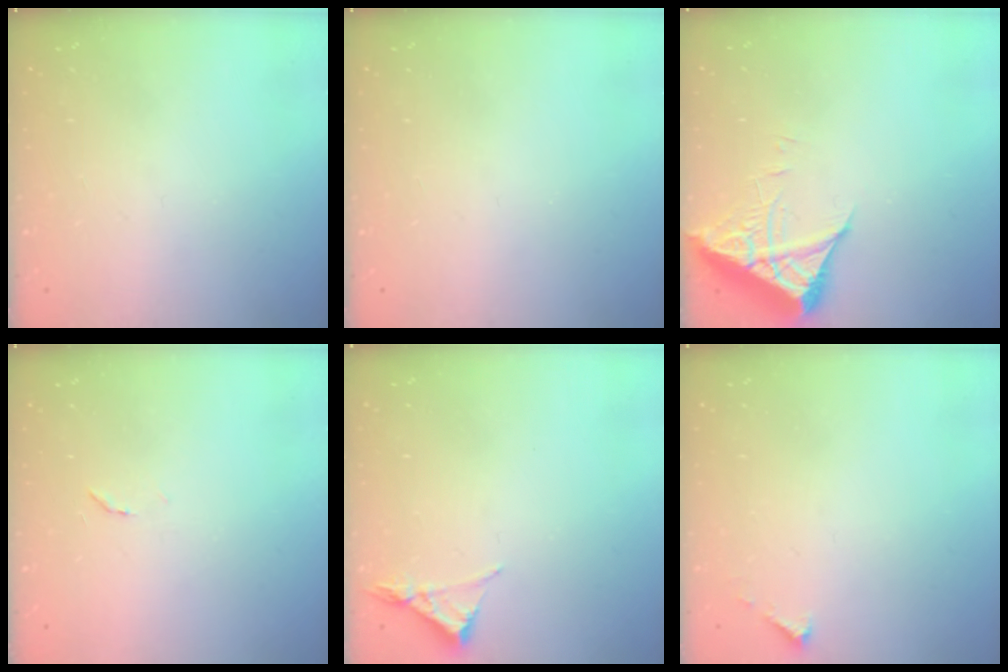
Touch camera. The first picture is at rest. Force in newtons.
{"total": 0.0}
{"total": 6.1, "press": 6.1, "slide": 0.7}
{"total": 5.9, "press": 5.9, "slide": 0.4}
{"total": 3.1, "press": 3.1, "slide": 0.5}
{"total": 2.1, "press": 2.1, "slide": 0.2}